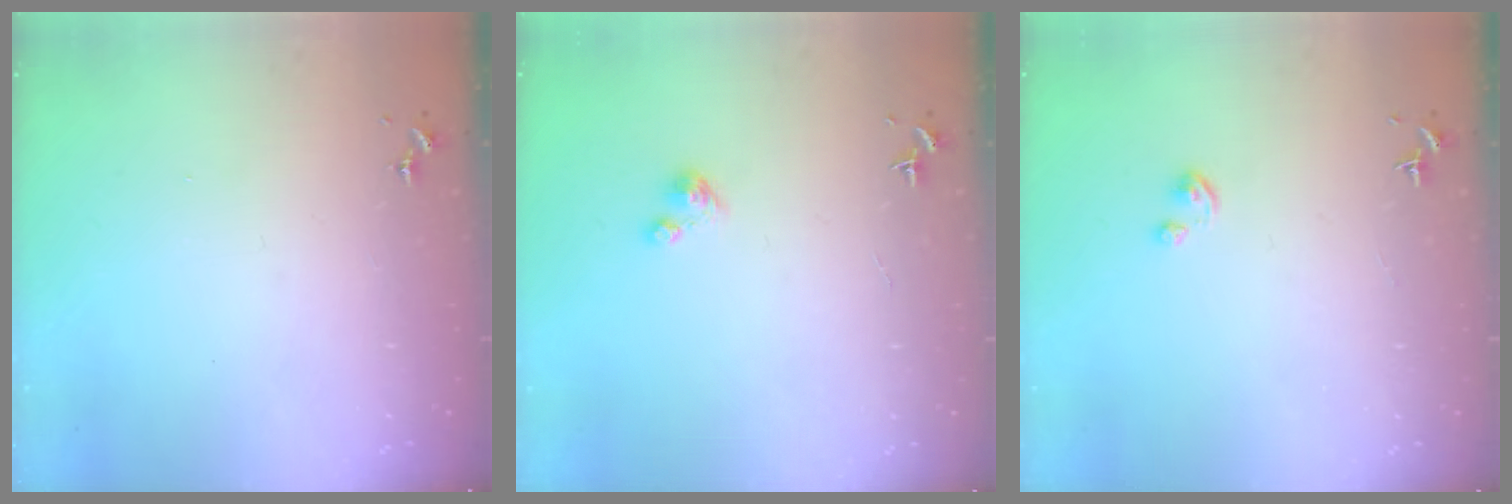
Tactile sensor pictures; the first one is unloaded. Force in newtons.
{"total": 3.0, "press": 3.0, "slide": 0.2}
{"total": 1.9, "press": 1.9, "slide": 0.2}